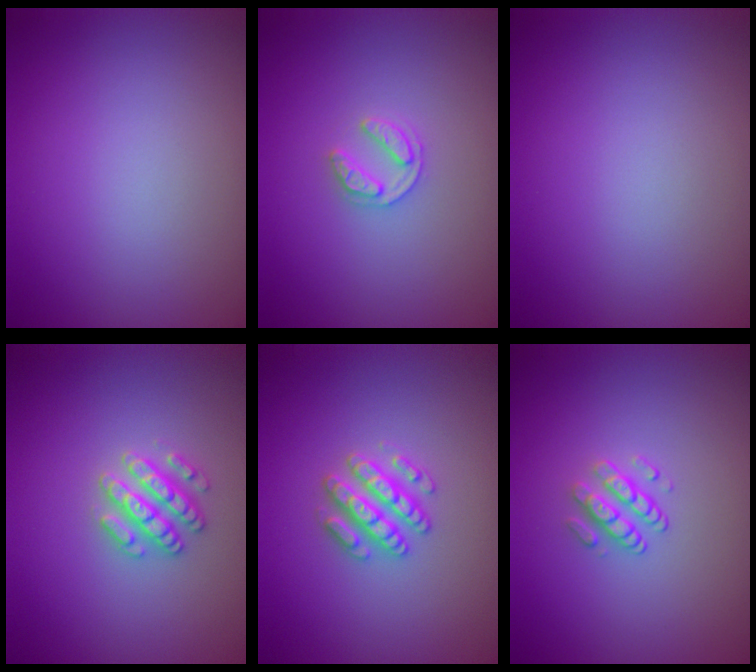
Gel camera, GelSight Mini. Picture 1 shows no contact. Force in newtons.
{"total": 1.8, "press": 1.8, "slide": 0.3}
{"total": 0.0}
{"total": 2.6, "press": 2.6, "slide": 0.3}
{"total": 2.9, "press": 2.8, "slide": 0.5}
{"total": 1.8, "press": 1.3, "slide": 1.2}